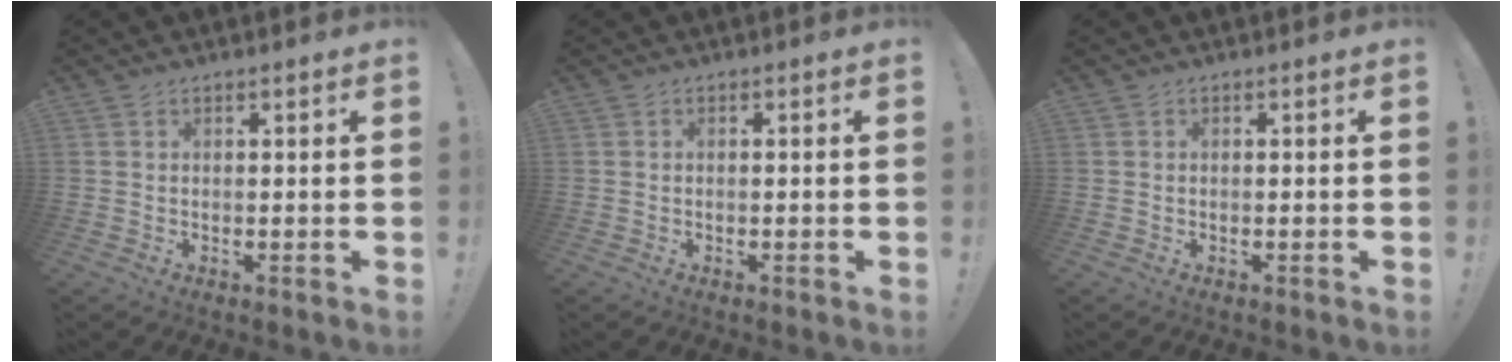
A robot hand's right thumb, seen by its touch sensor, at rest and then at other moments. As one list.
[{"total": 0.0}, {"total": 0.0}]